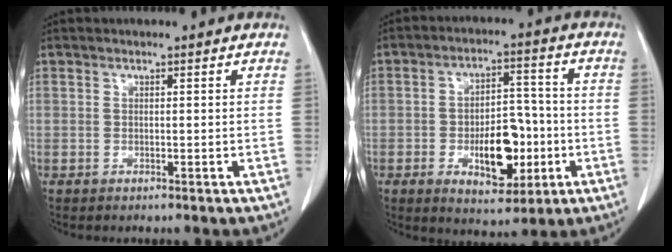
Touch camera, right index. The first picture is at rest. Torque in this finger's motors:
{"motor_torque": [1.18, -0.56, 0.53, 0.11]}